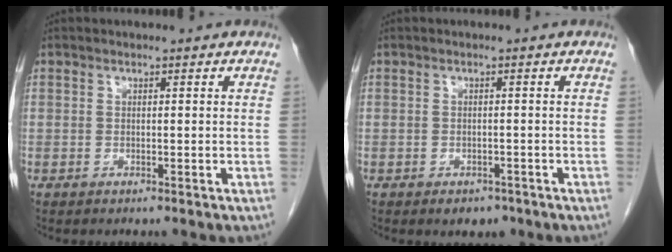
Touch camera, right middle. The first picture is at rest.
{"total": 2.4, "force": [-1.6, 1.5, 1.0], "torque": [-0.008, 0.002, -0.012]}